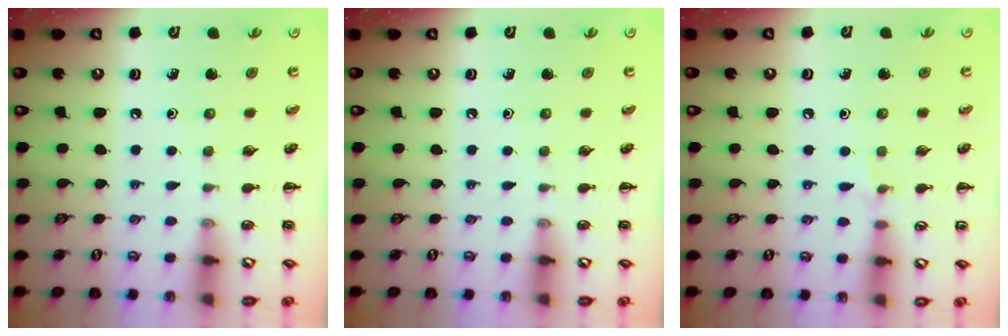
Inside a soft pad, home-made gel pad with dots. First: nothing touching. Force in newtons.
{"total": 0.0}
{"total": 3.7, "press": 3.5, "slide": 1.3}